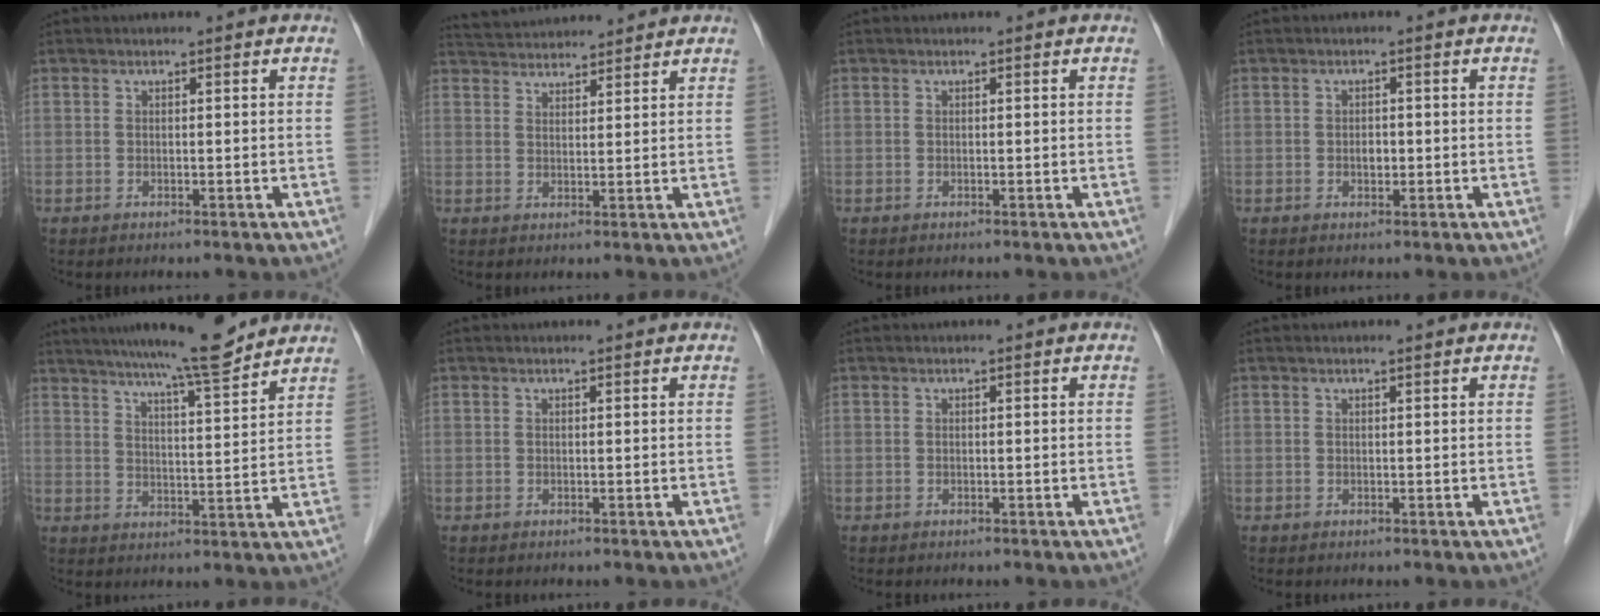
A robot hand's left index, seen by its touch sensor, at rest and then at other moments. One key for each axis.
{"total": 8.5, "fx": 8.3, "fy": 0.9, "fz": 1.8, "tx": -0.038, "ty": 0.034, "tz": 0.131}
{"total": 0.0}
{"total": 1.4, "fx": -0.2, "fy": 0.9, "fz": 1.1, "tx": -0.018, "ty": 0.002, "tz": -0.002}
{"total": 12.7, "fx": 11.1, "fy": 0.1, "fz": 6.0, "tx": -0.096, "ty": 0.002, "tz": 0.161}
{"total": 0.7, "fx": 0.7, "fy": 0.0, "fz": 0.1, "tx": -0.005, "ty": 0.005, "tz": 0.010}
{"total": 0.0}
{"total": 0.8, "fx": 0.7, "fy": 0.0, "fz": 0.4, "tx": -0.011, "ty": 0.004, "tz": 0.013}